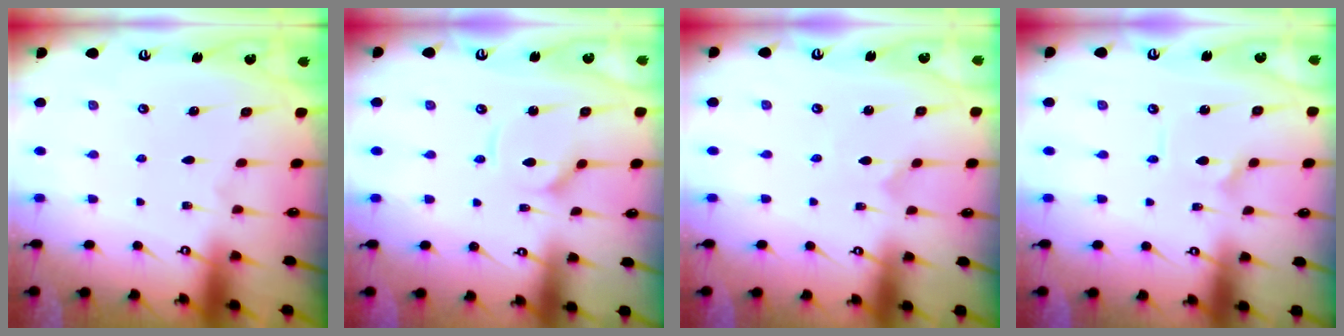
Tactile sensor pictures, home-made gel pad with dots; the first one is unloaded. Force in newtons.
{"total": 3.8, "press": 3.8, "slide": 0.3}
{"total": 0.0}
{"total": 1.7, "press": 1.7, "slide": 0.3}